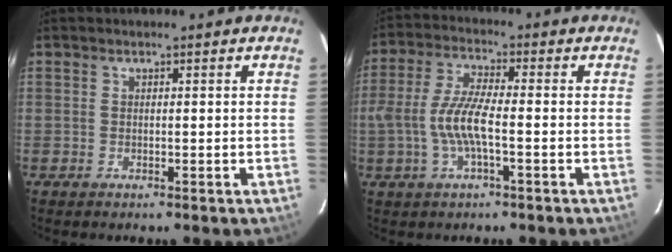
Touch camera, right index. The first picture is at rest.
{"total": 8.1, "force": [-2.0, 1.6, 7.7], "torque": [-0.166, 0.004, -0.036]}